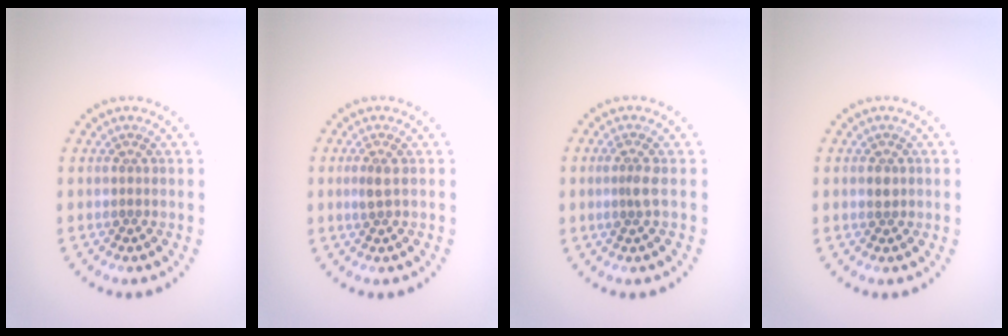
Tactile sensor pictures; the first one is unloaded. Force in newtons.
{"total": 1.0, "press": 0.9, "slide": 0.6}
{"total": 1.4, "press": 1.2, "slide": 0.9}
{"total": 1.0, "press": 1.0, "slide": 0.2}